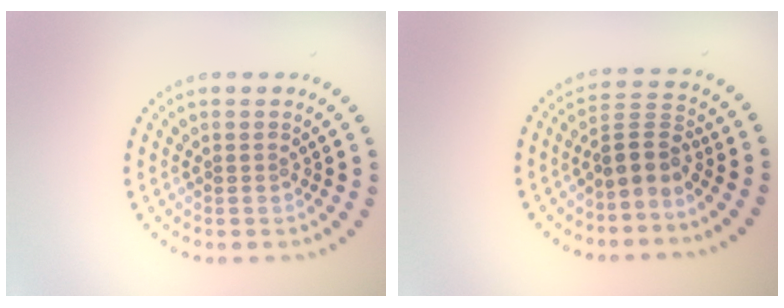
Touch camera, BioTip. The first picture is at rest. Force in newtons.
{"total": 2.8, "press": 2.2, "slide": 1.9}